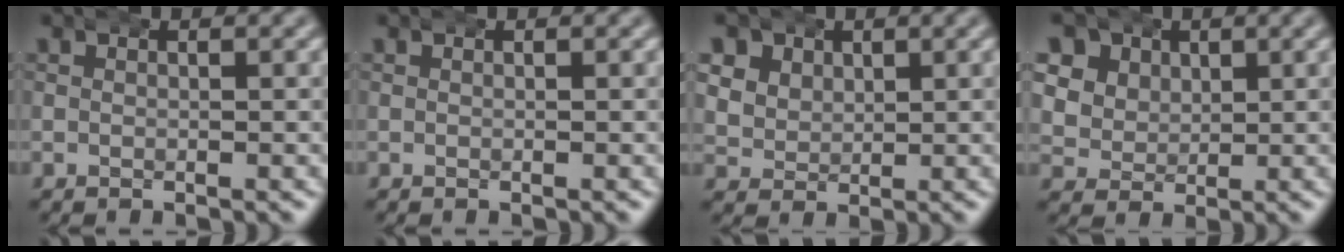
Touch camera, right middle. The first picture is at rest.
{"total": 0.0}
{"total": 7.2, "force": [1.6, 6.5, 2.8], "torque": [-0.081, -0.018, 0.026]}
{"total": 10.2, "force": [2.4, 9.0, 4.1], "torque": [-0.115, -0.015, 0.032]}